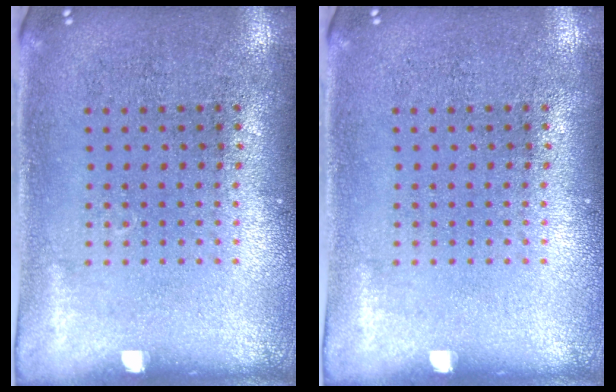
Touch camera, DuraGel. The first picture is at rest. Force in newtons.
{"total": 0.0}